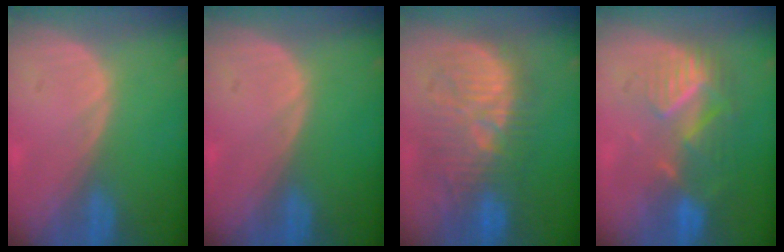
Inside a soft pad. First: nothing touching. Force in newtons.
{"total": 0.0}
{"total": 11.1, "press": 10.9, "slide": 1.8}
{"total": 9.0, "press": 7.9, "slide": 4.4}